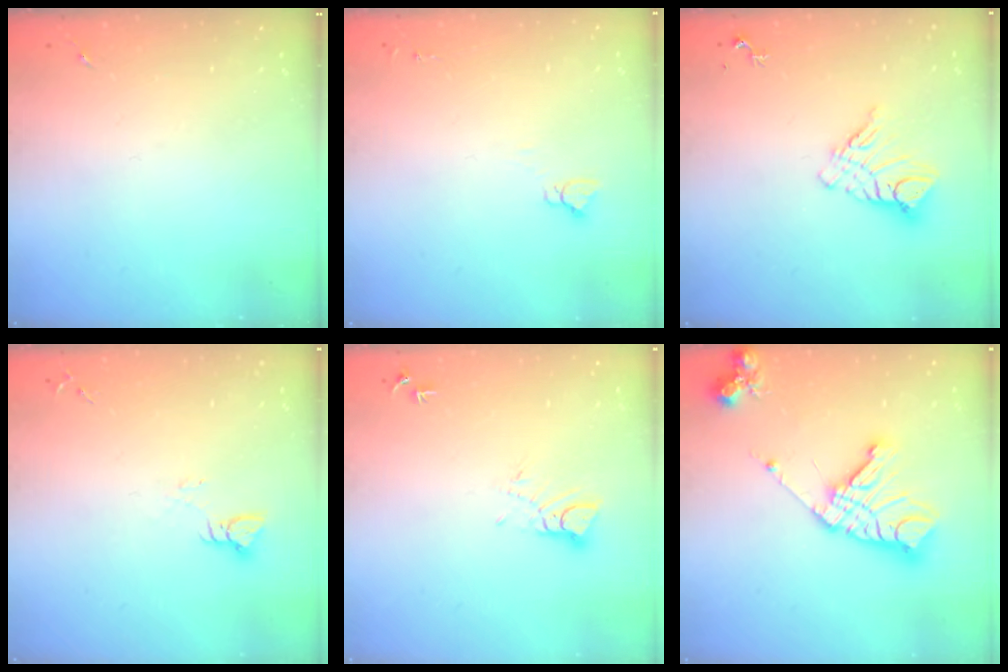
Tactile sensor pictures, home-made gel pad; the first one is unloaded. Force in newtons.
{"total": 3.6, "press": 3.6, "slide": 0.3}
{"total": 10.4, "press": 10.3, "slide": 0.7}
{"total": 3.8, "press": 3.8, "slide": 0.4}
{"total": 4.3, "press": 4.2, "slide": 0.4}
{"total": 20.5, "press": 20.4, "slide": 2.5}